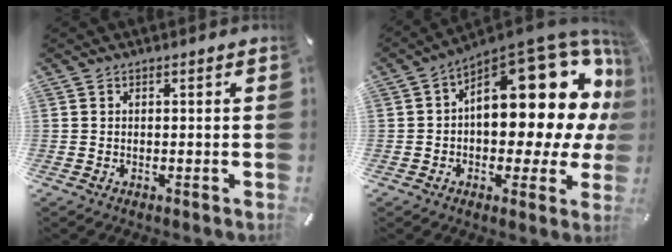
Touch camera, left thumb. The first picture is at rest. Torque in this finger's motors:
{"motor_torque": [1.16, 1.15, 2.09, -0.68, 0.59]}